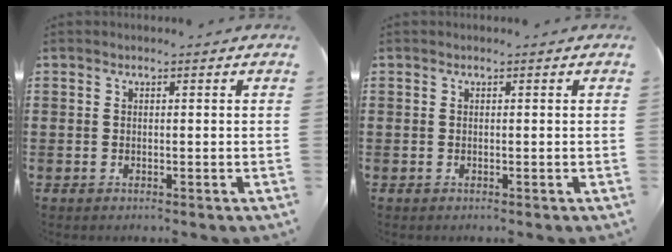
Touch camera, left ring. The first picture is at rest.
{"total": 0.0}